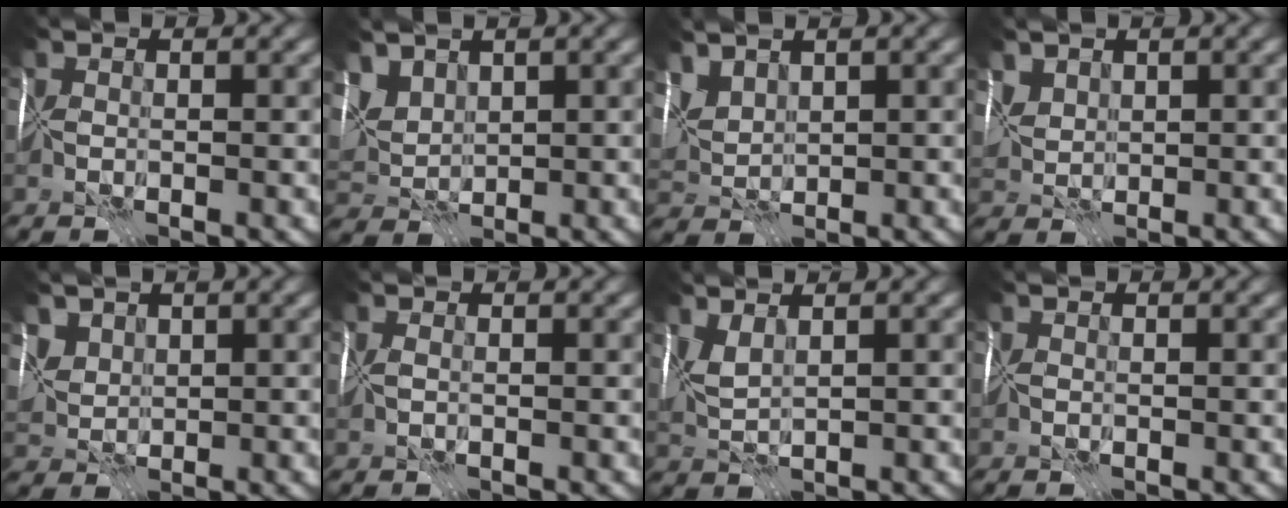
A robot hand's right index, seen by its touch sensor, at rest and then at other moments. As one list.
[{"total": 4.4, "force": [2.8, 2.6, 2.2], "torque": [-0.058, 0.006, 0.059]}, {"total": 3.7, "force": [2.5, 2.0, 1.9], "torque": [-0.053, 0.010, 0.053]}, {"total": 2.4, "force": [1.5, 1.6, 1.0], "torque": [-0.028, 0.005, 0.033]}, {"total": 3.0, "force": [1.7, 2.2, 1.1], "torque": [-0.031, 0.000, 0.046]}, {"total": 0.6, "force": [0.1, 0.3, 0.4], "torque": [-0.011, 0.001, 0.005]}, {"total": 2.1, "force": [1.2, 0.6, 1.6], "torque": [-0.044, 0.005, 0.028]}, {"total": 0.0}]